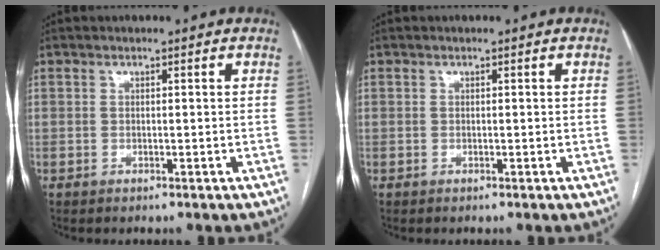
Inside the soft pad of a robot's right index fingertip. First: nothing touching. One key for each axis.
{"total": 0.0}